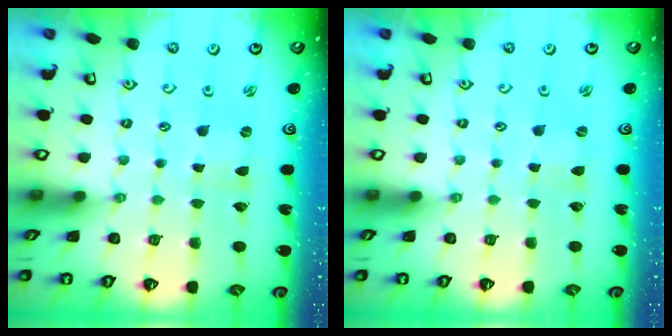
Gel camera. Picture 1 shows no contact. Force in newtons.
{"total": 0.0}